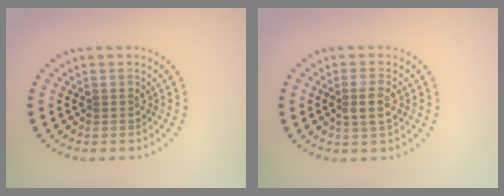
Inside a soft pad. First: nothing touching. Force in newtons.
{"total": 2.1, "press": 2.0, "slide": 0.7}